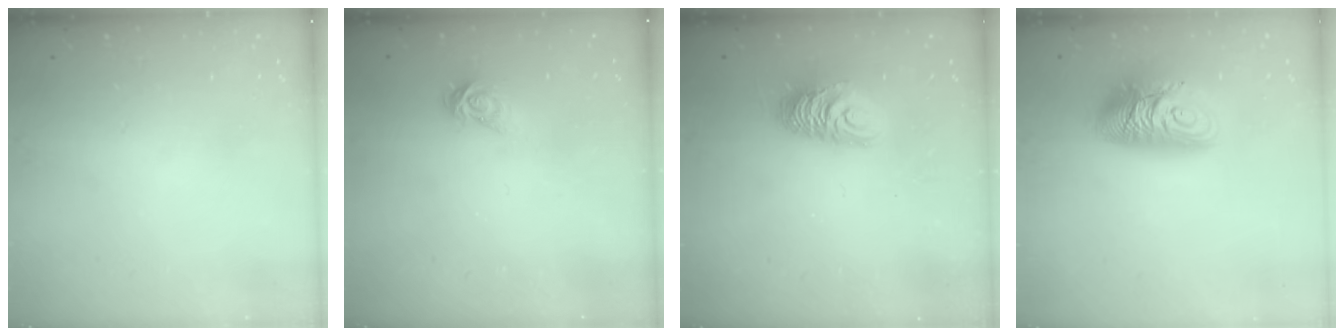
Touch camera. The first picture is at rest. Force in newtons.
{"total": 3.3, "press": 3.3, "slide": 0.3}
{"total": 10.7, "press": 10.6, "slide": 0.8}
{"total": 12.2, "press": 12.1, "slide": 1.2}